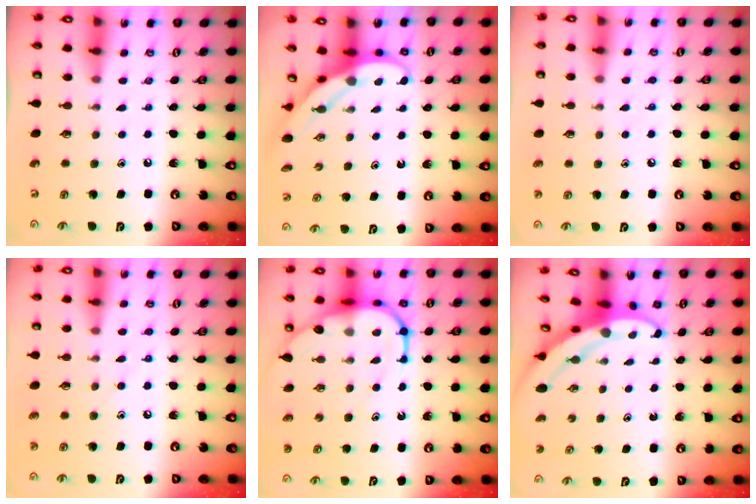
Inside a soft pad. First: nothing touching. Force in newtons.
{"total": 4.0, "press": 4.0, "slide": 0.4}
{"total": 3.1, "press": 3.1, "slide": 0.4}
{"total": 5.8, "press": 5.8, "slide": 0.4}
{"total": 13.8, "press": 13.8, "slide": 1.2}
{"total": 4.3, "press": 4.2, "slide": 0.6}